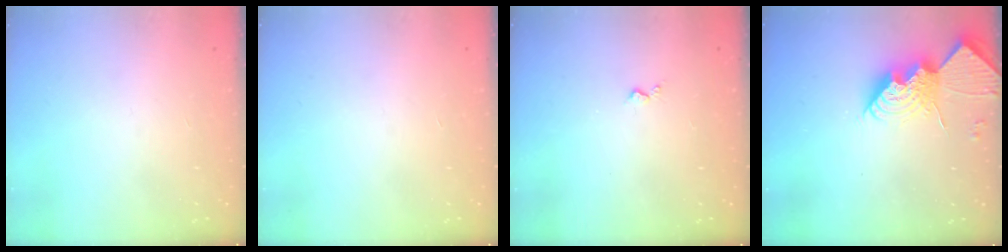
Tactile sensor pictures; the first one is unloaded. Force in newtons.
{"total": 0.0}
{"total": 3.0, "press": 2.9, "slide": 0.5}
{"total": 13.6, "press": 13.6, "slide": 1.2}